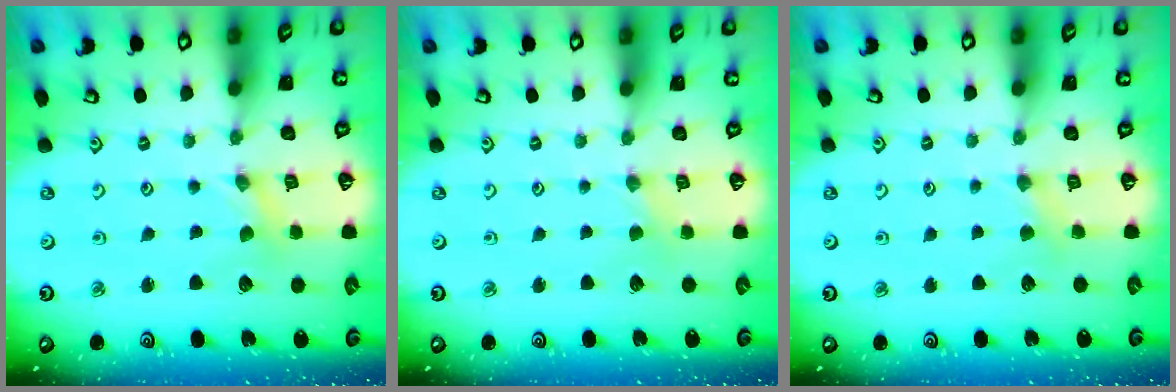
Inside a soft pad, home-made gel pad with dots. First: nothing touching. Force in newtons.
{"total": 0.7, "press": 0.7, "slide": 0.1}
{"total": 2.9, "press": 2.8, "slide": 0.5}